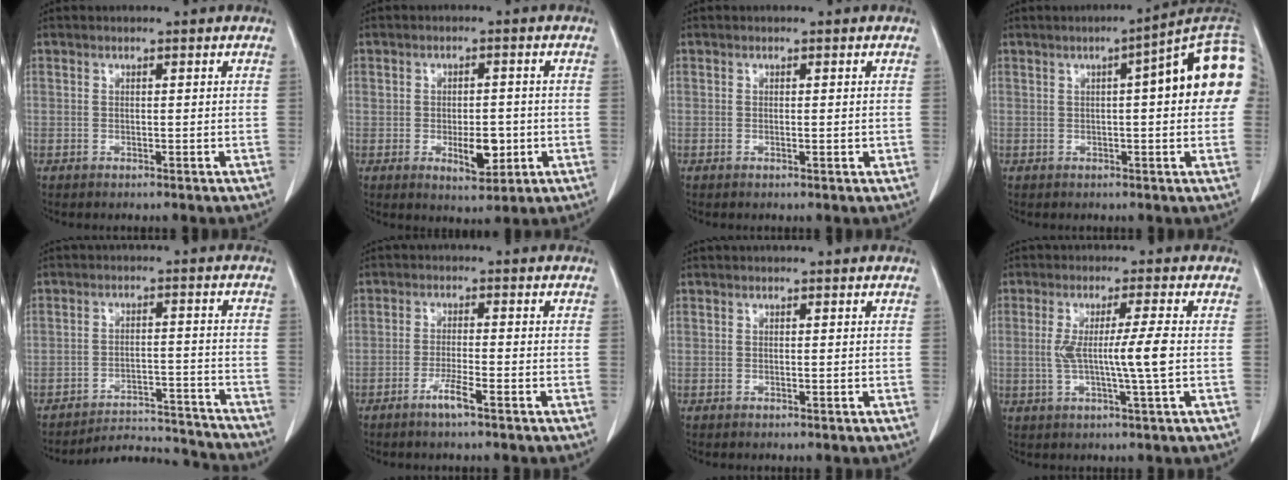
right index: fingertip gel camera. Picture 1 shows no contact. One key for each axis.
{"total": 5.6, "fx": -1.2, "fy": 2.6, "fz": 4.8, "tx": -0.069, "ty": -0.003, "tz": -0.009}
{"total": 0.9, "fx": -0.1, "fy": 0.2, "fz": 0.9, "tx": -0.012, "ty": -0.002, "tz": 0.000}
{"total": 13.0, "fx": 2.1, "fy": 1.8, "fz": 12.7, "tx": -0.158, "ty": 0.034, "tz": 0.015}
{"total": 10.1, "fx": -10.0, "fy": 1.1, "fz": -1.2, "tx": 0.026, "ty": 0.035, "tz": -0.140}
{"total": 3.5, "fx": -2.2, "fy": -0.1, "fz": 2.7, "tx": -0.053, "ty": -0.004, "tz": -0.044}
{"total": 0.0}
{"total": 7.0, "fx": -0.3, "fy": -0.9, "fz": 7.0, "tx": -0.127, "ty": -0.005, "tz": -0.003}